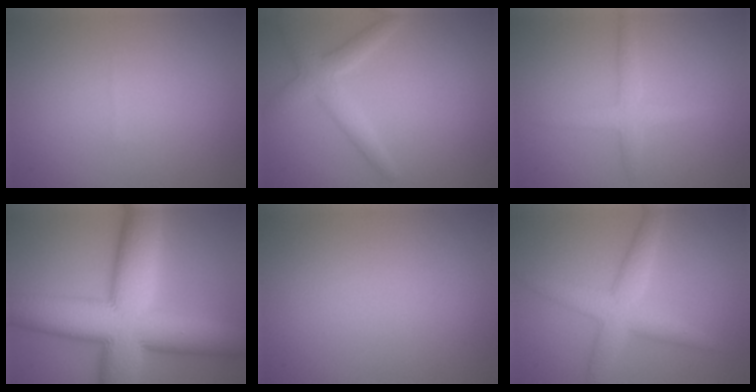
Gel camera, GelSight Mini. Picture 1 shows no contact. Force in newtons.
{"total": 2.8, "press": 2.8, "slide": 0.1}
{"total": 2.0, "press": 2.0, "slide": 0.1}
{"total": 14.8, "press": 14.8, "slide": 0.1}
{"total": 0.0}
{"total": 4.2, "press": 4.2, "slide": 0.2}